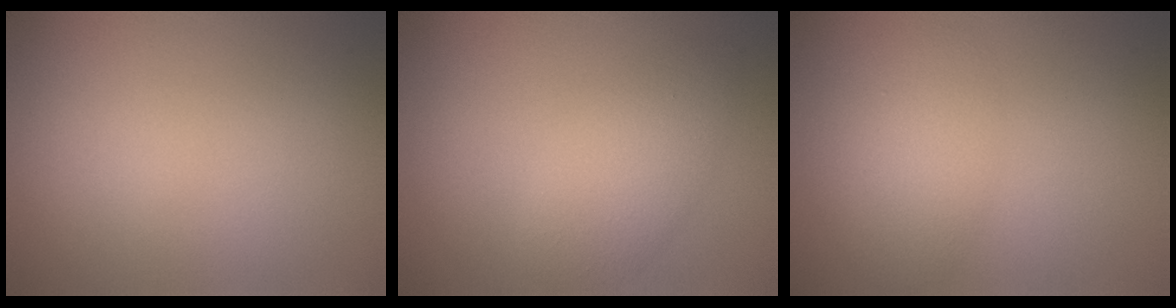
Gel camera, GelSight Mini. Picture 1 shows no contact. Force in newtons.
{"total": 3.5, "press": 3.5, "slide": 0.2}
{"total": 2.7, "press": 2.7, "slide": 0.0}